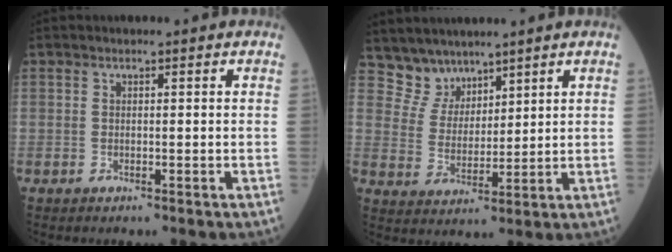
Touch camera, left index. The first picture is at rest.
{"total": 5.4, "force": [4.7, 2.6, -0.6], "torque": [0.006, 0.004, 0.103]}